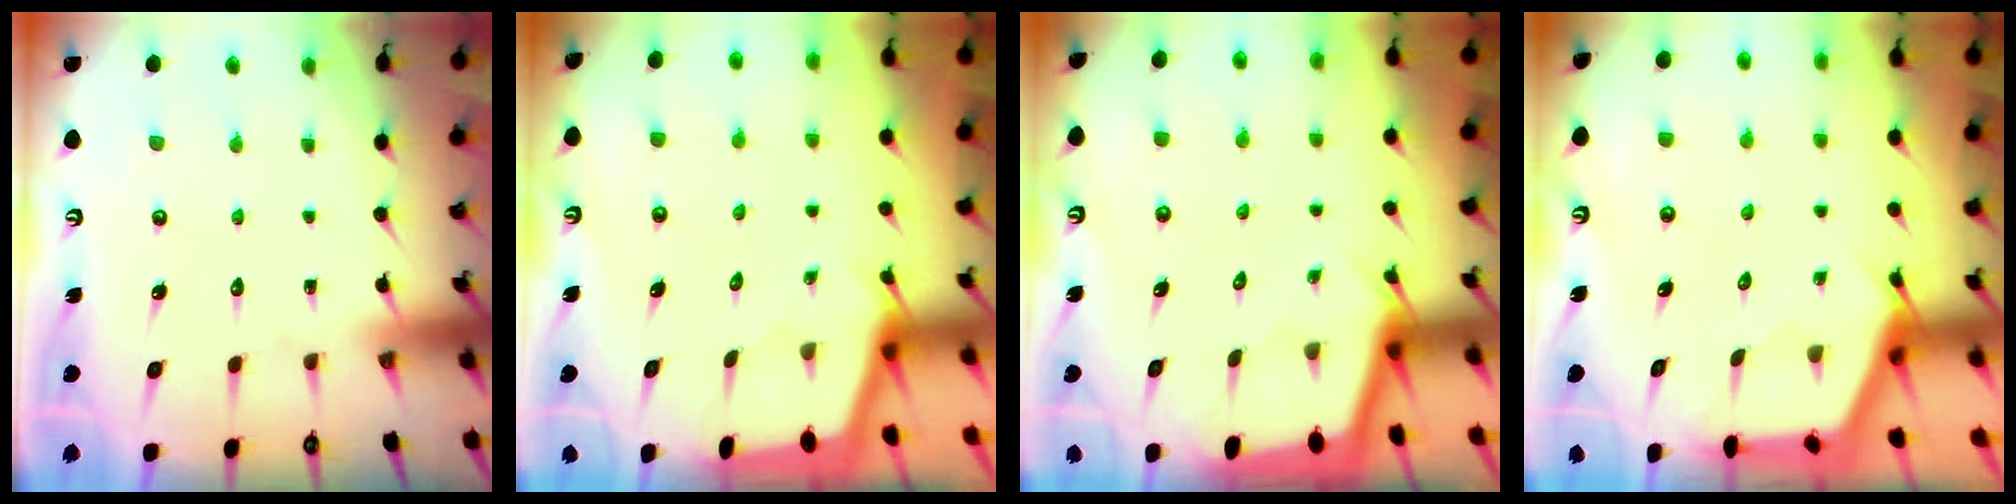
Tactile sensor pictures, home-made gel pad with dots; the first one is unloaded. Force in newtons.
{"total": 1.8, "press": 1.7, "slide": 0.1}
{"total": 2.0, "press": 2.0, "slide": 0.2}
{"total": 2.6, "press": 2.6, "slide": 0.4}